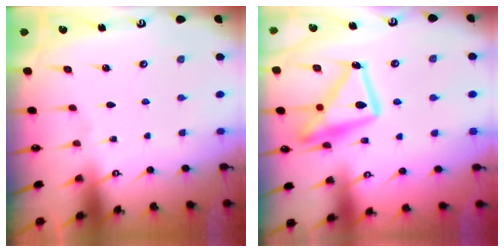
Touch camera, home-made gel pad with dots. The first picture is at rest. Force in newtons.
{"total": 15.7, "press": 15.6, "slide": 1.2}